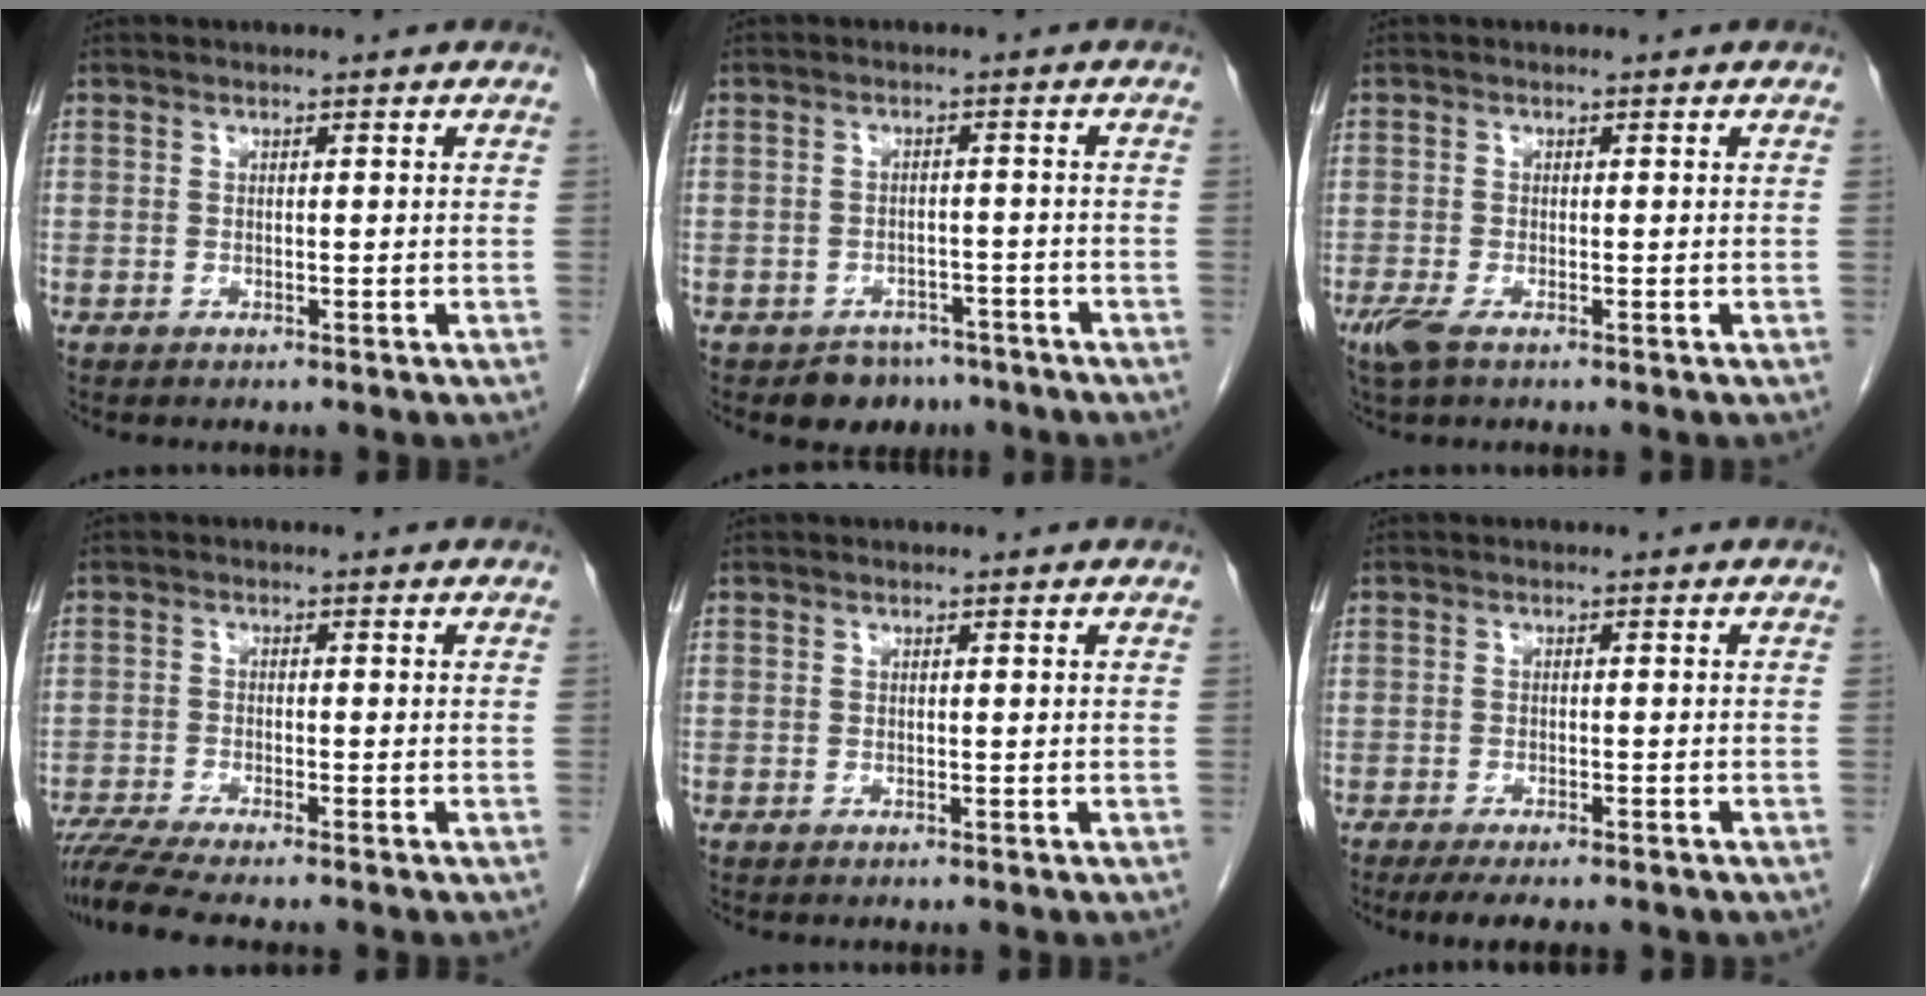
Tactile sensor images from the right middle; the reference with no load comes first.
{"total": 4.5, "force": [-3.6, 2.7, 0.5], "torque": [0.002, 0.008, -0.049]}
{"total": 2.7, "force": [-1.6, 0.8, 2.0], "torque": [-0.051, -0.008, -0.031]}
{"total": 6.0, "force": [-5.2, -0.5, 3.0], "torque": [-0.054, -0.015, -0.090]}
{"total": 0.0}
{"total": 7.4, "force": [-5.9, 1.7, 4.1], "torque": [-0.056, -0.011, -0.082]}